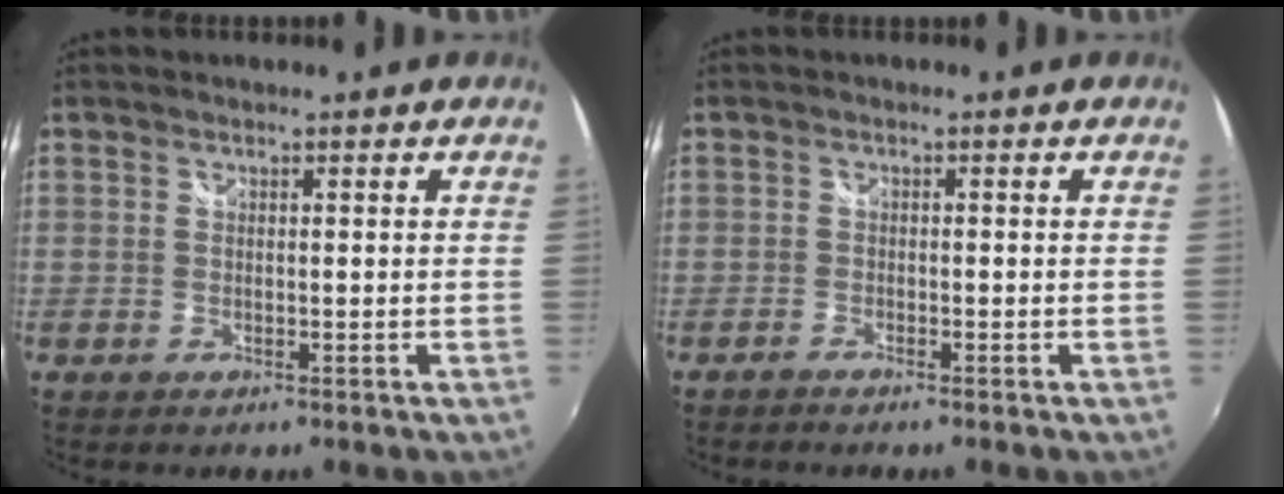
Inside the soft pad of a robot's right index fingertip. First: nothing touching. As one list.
[{"total": 1.5, "force": [-1.3, 0.2, 0.5], "torque": [-0.021, -0.006, -0.028]}]